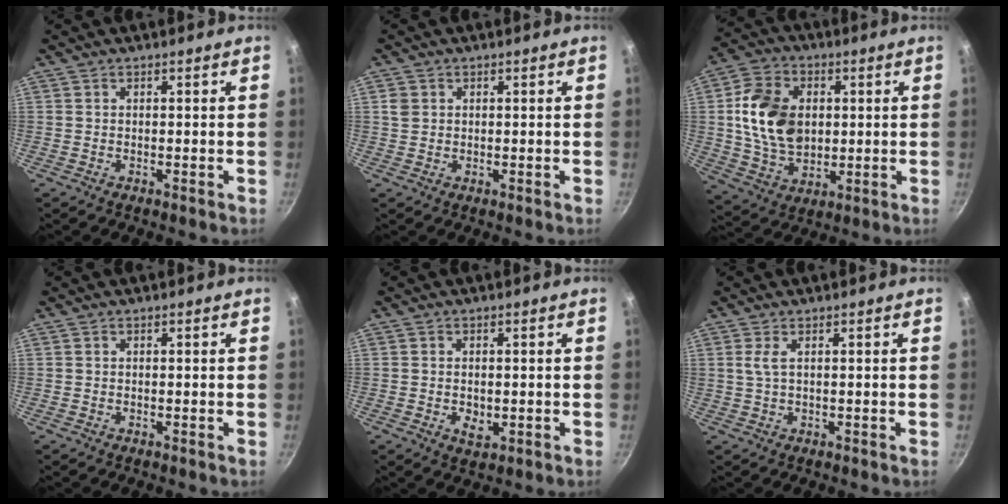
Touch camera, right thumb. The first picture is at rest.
{"total": 2.1, "force": [0.5, 1.8, 0.9], "torque": [-0.010, 0.006, 0.010]}
{"total": 15.2, "force": [1.8, 10.9, 10.4], "torque": [-0.171, 0.000, 0.035]}
{"total": 0.0}
{"total": 3.3, "force": [-0.6, 2.1, 2.5], "torque": [-0.038, -0.007, -0.005]}
{"total": 2.1, "force": [0.6, 0.4, 2.0], "torque": [-0.047, 0.002, 0.014]}